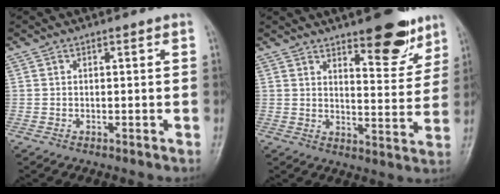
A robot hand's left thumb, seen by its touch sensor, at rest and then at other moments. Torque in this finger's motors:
{"motor_torque": [0.36, 0.14, 0.04, -0.35, 0.09]}